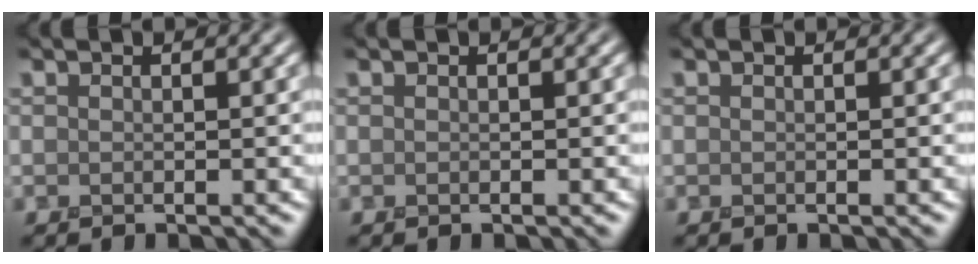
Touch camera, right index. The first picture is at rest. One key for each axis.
{"total": 0.0}
{"total": 0.0}